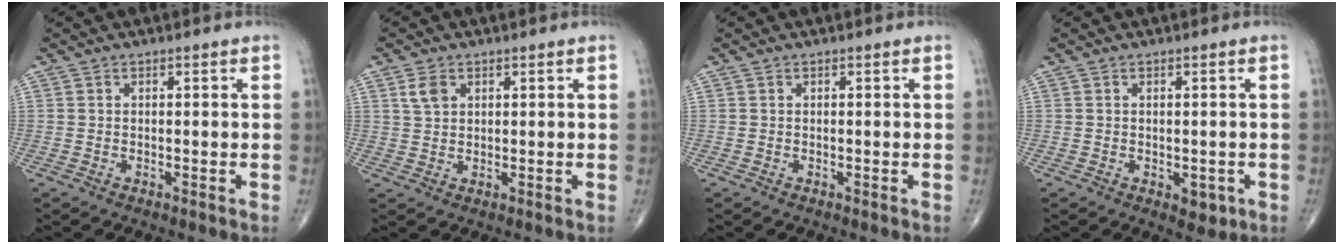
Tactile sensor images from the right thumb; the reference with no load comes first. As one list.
[{"total": 3.2, "force": [1.5, 2.2, 1.9], "torque": [-0.031, -0.001, 0.032]}, {"total": 0.0}, {"total": 3.1, "force": [-1.0, 1.8, 2.3], "torque": [-0.011, -0.001, -0.005]}]